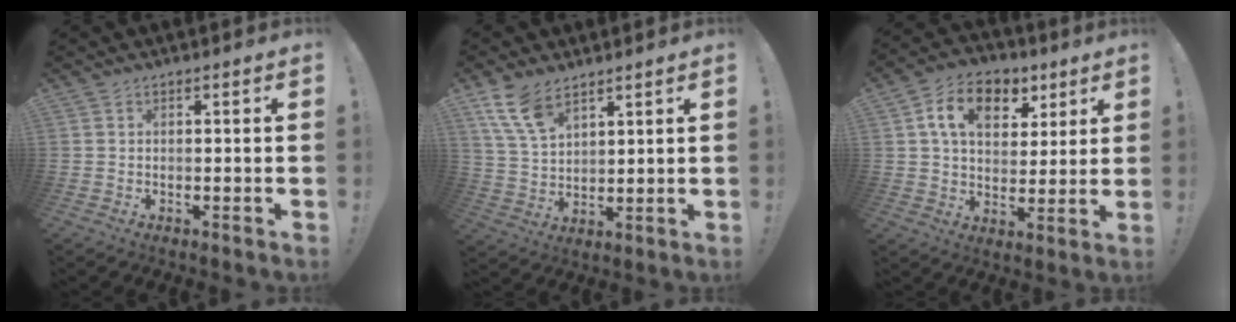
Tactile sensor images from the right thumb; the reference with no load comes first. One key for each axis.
{"total": 10.9, "fx": 7.1, "fy": 6.2, "fz": 5.5, "tx": -0.103, "ty": -0.032, "tz": 0.141}
{"total": 13.7, "fx": 5.6, "fy": 9.6, "fz": 7.9, "tx": -0.122, "ty": -0.010, "tz": 0.105}